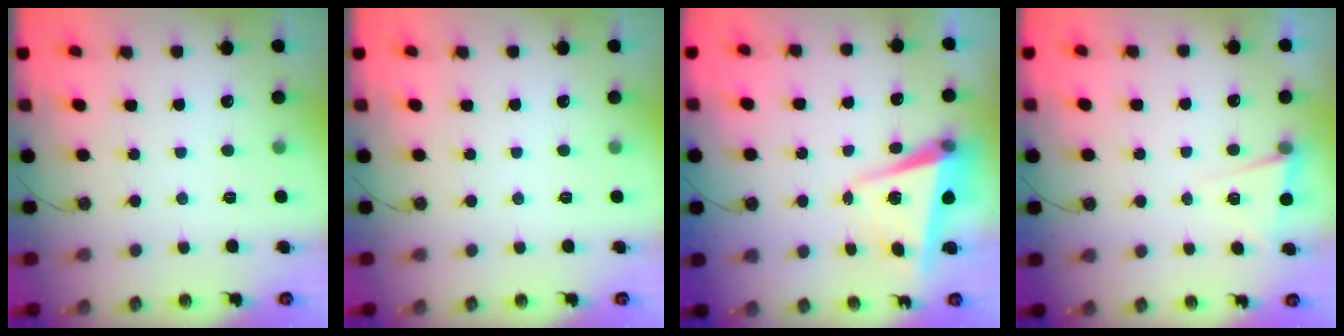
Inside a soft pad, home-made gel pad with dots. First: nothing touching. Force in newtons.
{"total": 0.0}
{"total": 5.4, "press": 5.3, "slide": 1.0}
{"total": 4.6, "press": 2.9, "slide": 3.5}